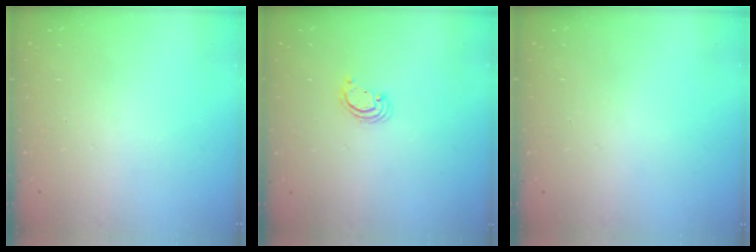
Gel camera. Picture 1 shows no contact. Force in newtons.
{"total": 2.2, "press": 2.2, "slide": 0.2}
{"total": 0.0}